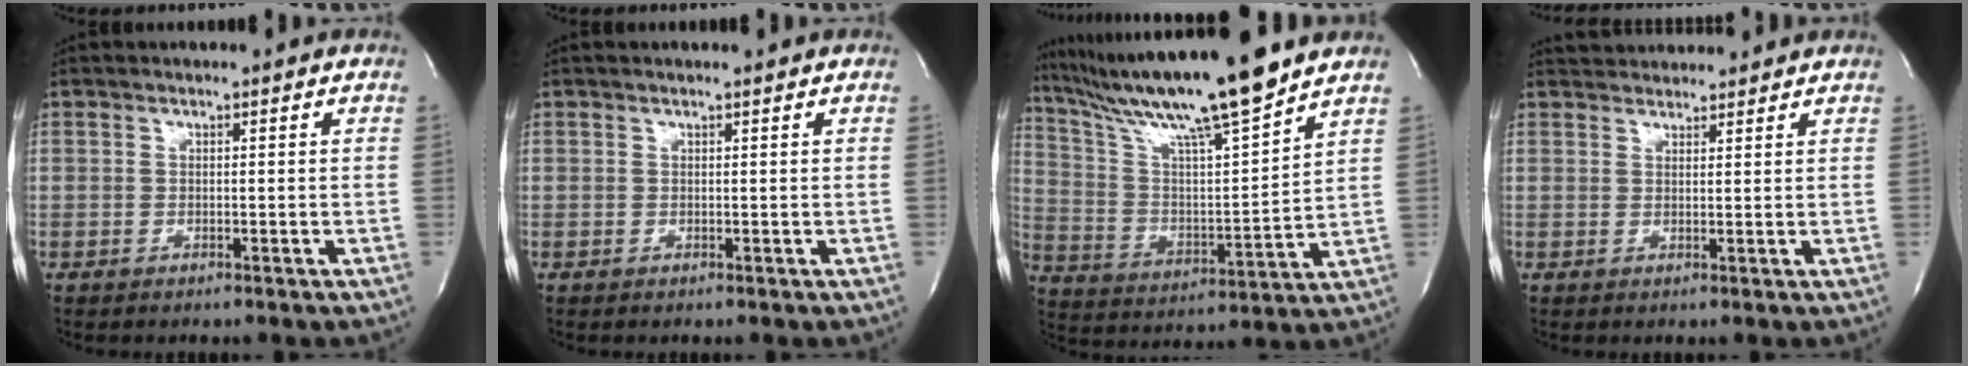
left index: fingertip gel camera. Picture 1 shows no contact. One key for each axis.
{"total": 0.6, "fx": 0.5, "fy": -0.1, "fz": 0.3, "tx": -0.009, "ty": 0.001, "tz": 0.010}
{"total": 18.3, "fx": 15.0, "fy": -0.8, "fz": 10.4, "tx": -0.187, "ty": -0.002, "tz": 0.263}
{"total": 6.0, "fx": 5.8, "fy": 1.4, "fz": 0.8, "tx": -0.010, "ty": 0.029, "tz": 0.080}